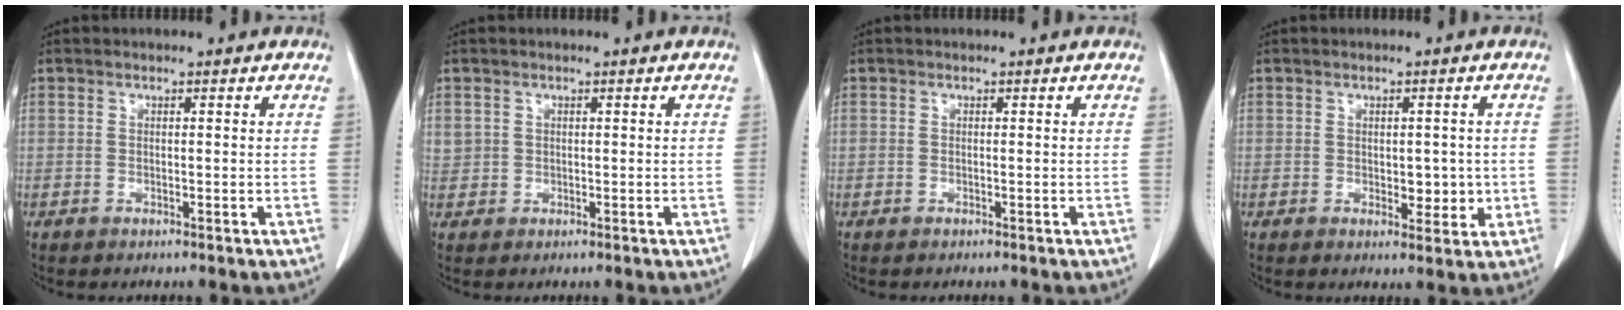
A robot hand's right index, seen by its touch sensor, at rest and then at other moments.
{"total": 1.9, "force": [0.7, 1.8, 0.3], "torque": [0.009, 0.011, 0.017]}
{"total": 0.0}
{"total": 3.6, "force": [-0.1, 2.2, 2.9], "torque": [-0.026, -0.001, 0.008]}